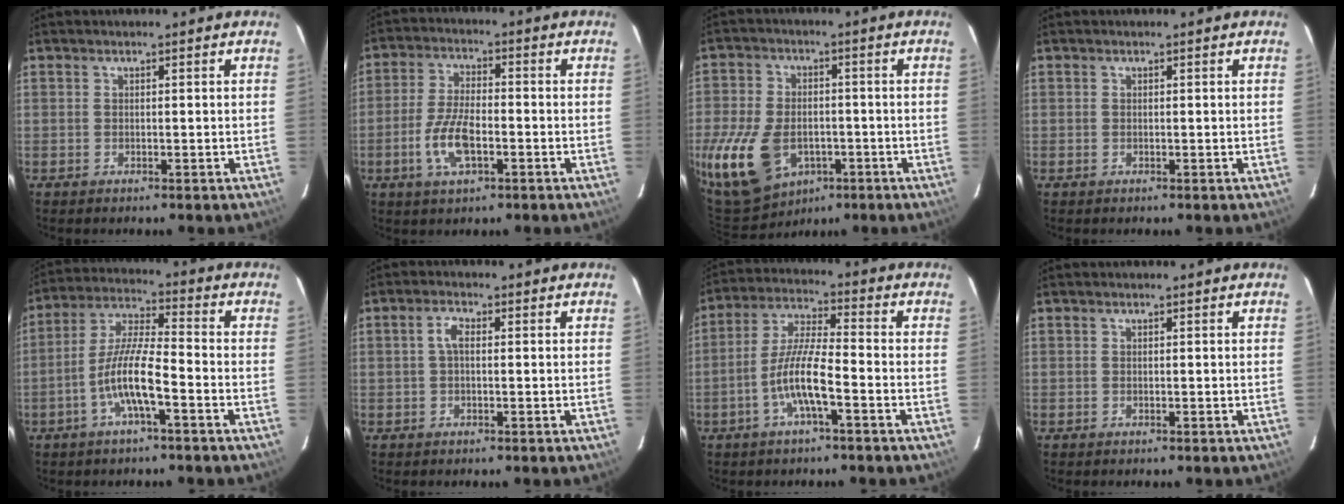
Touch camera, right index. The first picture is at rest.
{"total": 8.6, "force": [-3.0, 3.4, 7.3], "torque": [-0.154, -0.001, -0.057]}
{"total": 18.6, "force": [-6.7, 12.6, 11.9], "torque": [-0.292, -0.024, -0.101]}
{"total": 0.0}
{"total": 9.3, "force": [-4.1, 1.3, 8.3], "torque": [-0.176, 0.006, -0.080]}
{"total": 2.4, "force": [0.1, 1.1, 2.1], "torque": [-0.045, 0.009, 0.002]}
{"total": 8.5, "force": [-3.7, 1.0, 7.6], "torque": [-0.161, 0.006, -0.071]}
{"total": 0.0}